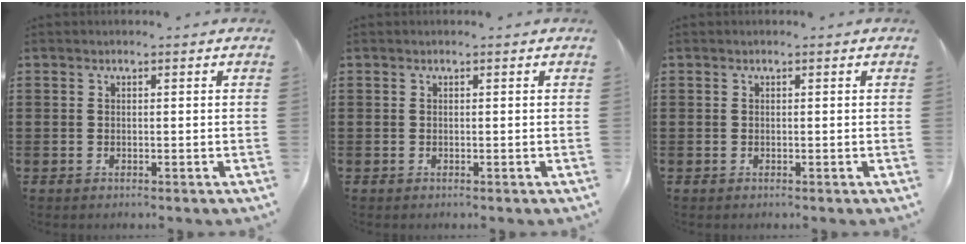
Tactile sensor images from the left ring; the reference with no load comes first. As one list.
[{"total": 0.0}, {"total": 0.0}]